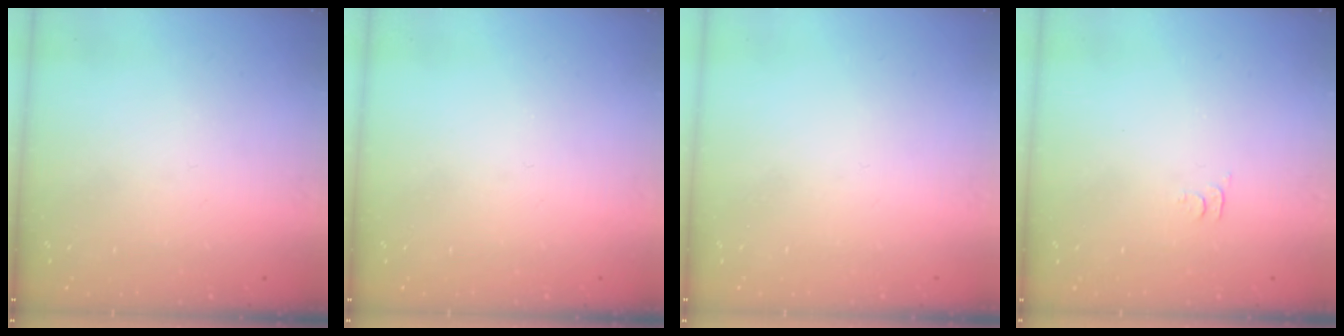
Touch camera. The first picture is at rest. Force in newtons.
{"total": 0.0}
{"total": 1.5, "press": 1.5, "slide": 0.1}
{"total": 3.4, "press": 3.4, "slide": 0.5}